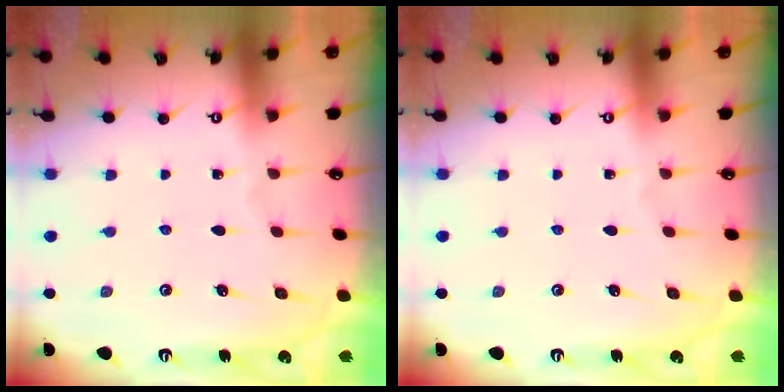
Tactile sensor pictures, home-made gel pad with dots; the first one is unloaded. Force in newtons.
{"total": 0.0}